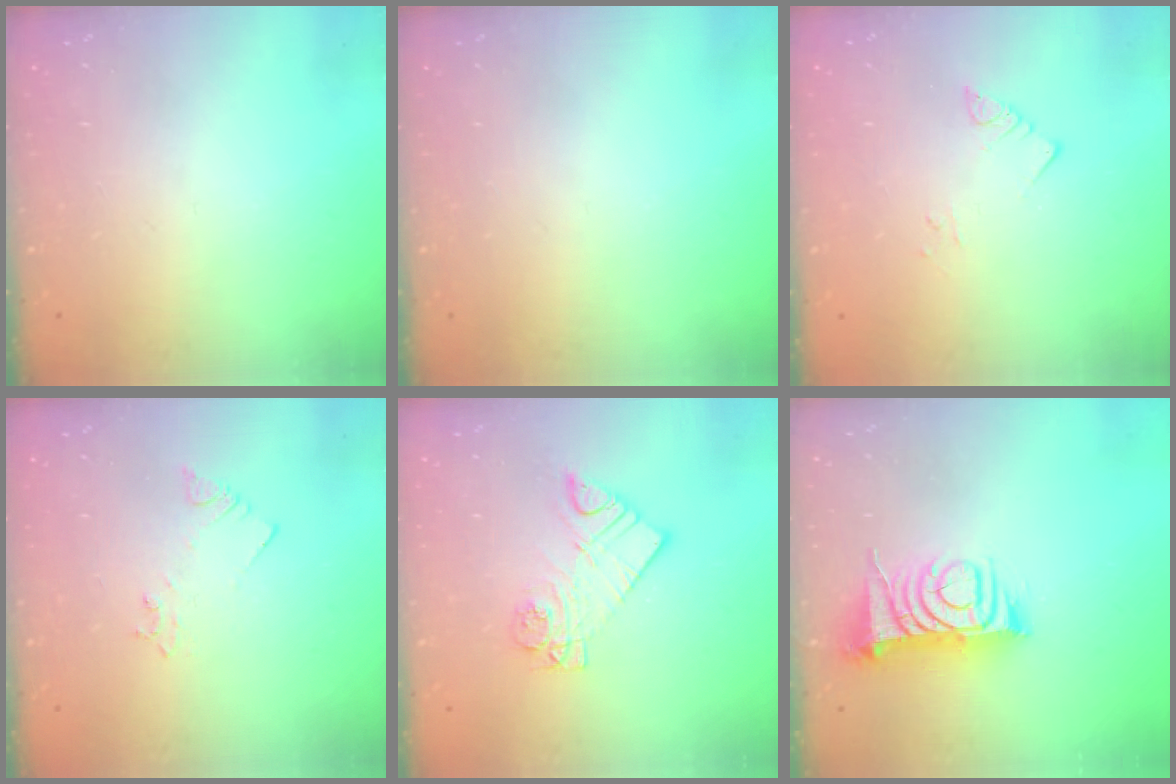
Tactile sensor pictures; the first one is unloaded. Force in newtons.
{"total": 0.0}
{"total": 2.8, "press": 2.8, "slide": 0.2}
{"total": 2.1, "press": 2.1, "slide": 0.3}
{"total": 9.9, "press": 9.9, "slide": 0.7}
{"total": 9.7, "press": 9.6, "slide": 1.2}